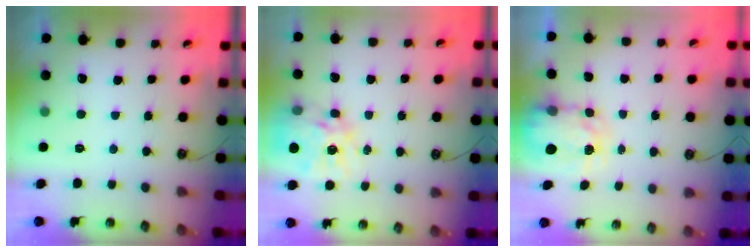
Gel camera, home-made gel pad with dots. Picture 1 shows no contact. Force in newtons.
{"total": 14.5, "press": 14.5, "slide": 1.0}
{"total": 4.9, "press": 4.9, "slide": 0.4}